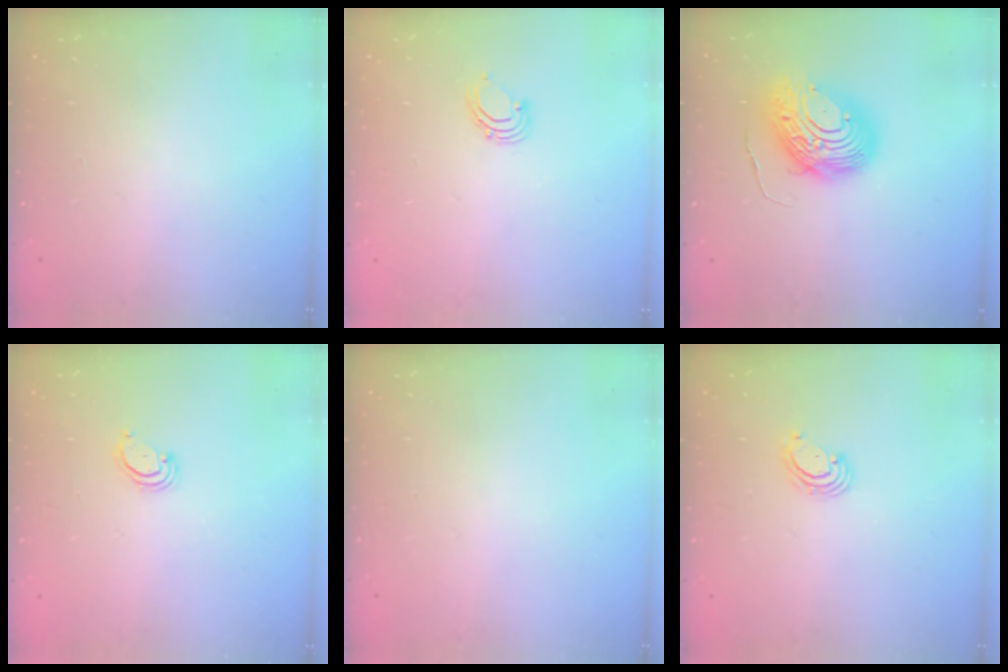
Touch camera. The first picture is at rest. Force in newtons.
{"total": 2.9, "press": 2.9, "slide": 0.2}
{"total": 13.4, "press": 13.4, "slide": 1.2}
{"total": 2.8, "press": 2.8, "slide": 0.3}
{"total": 0.0}
{"total": 2.4, "press": 2.4, "slide": 0.2}